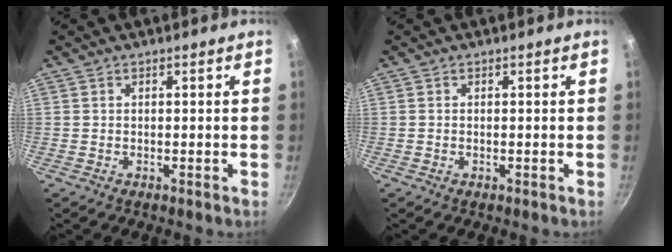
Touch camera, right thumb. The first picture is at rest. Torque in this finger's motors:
{"motor_torque": [0.18, 0.43, -0.22, 0.09, -0.02]}